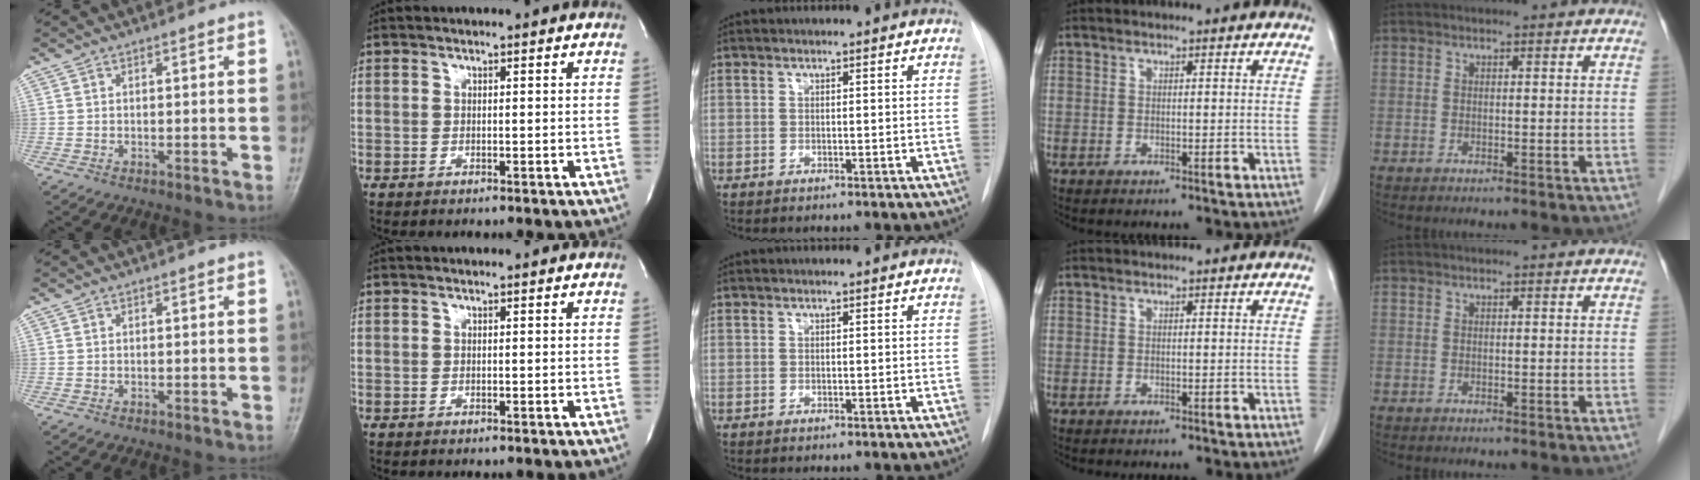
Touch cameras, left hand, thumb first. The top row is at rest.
{}